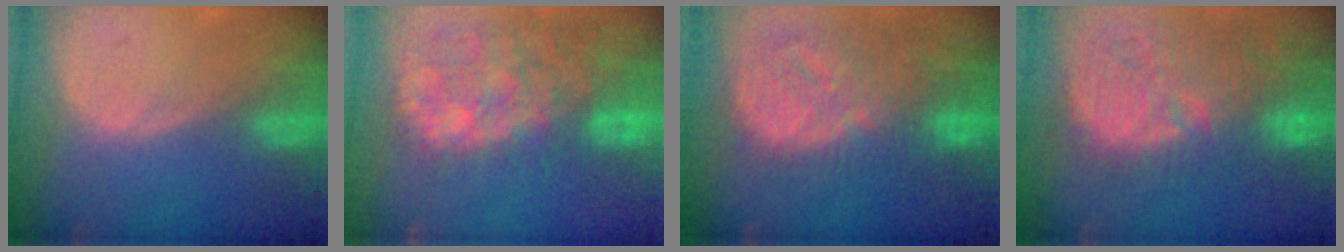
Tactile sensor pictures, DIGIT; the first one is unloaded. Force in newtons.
{"total": 14.1, "press": 11.6, "slide": 8.0}
{"total": 12.8, "press": 11.2, "slide": 6.3}
{"total": 13.9, "press": 12.7, "slide": 5.5}